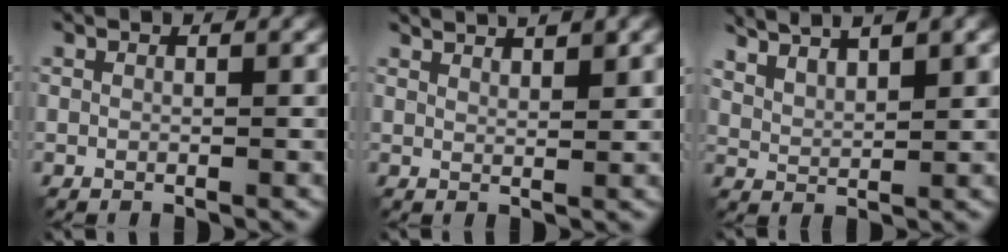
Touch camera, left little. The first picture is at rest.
{"total": 3.1, "force": [2.5, 0.6, 1.7], "torque": [-0.012, 0.004, 0.032]}
{"total": 6.0, "force": [4.6, 1.8, 3.4], "torque": [-0.053, 0.019, 0.064]}